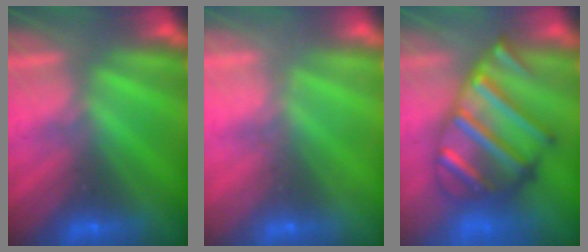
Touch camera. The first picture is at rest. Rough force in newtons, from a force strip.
{"total": 2.0}
{"total": 6.3}